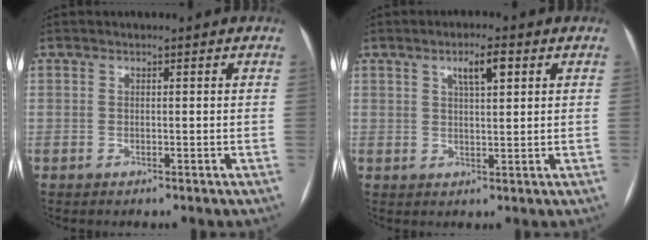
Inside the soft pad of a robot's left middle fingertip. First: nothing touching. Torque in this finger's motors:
{"motor_torque": [0.58, -0.16, 0.12, 0.00]}